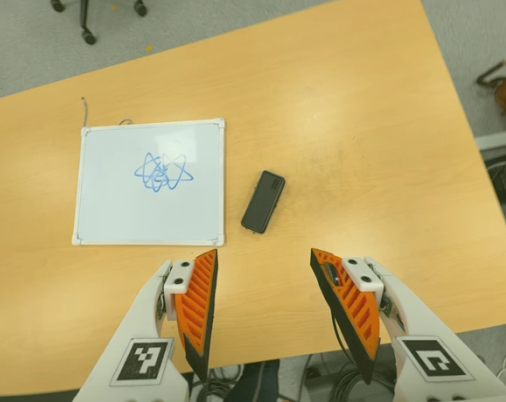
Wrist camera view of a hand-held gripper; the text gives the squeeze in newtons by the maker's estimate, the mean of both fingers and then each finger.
{"total": 0.0}